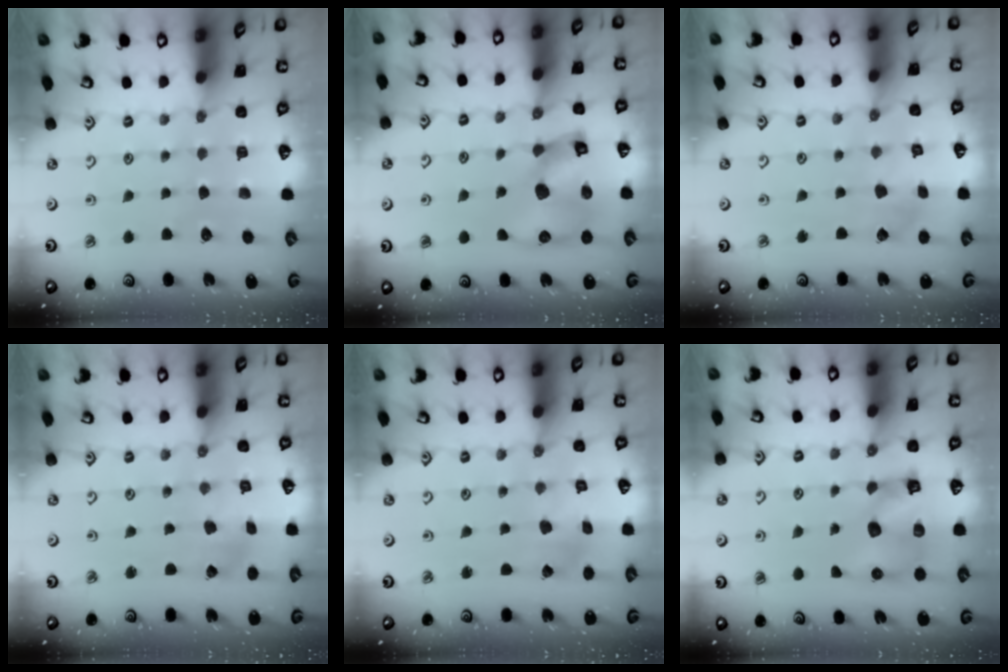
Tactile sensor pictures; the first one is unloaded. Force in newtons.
{"total": 12.8, "press": 12.7, "slide": 1.8}
{"total": 3.6, "press": 3.6, "slide": 0.3}
{"total": 0.5, "press": 0.5, "slide": 0.2}
{"total": 1.3, "press": 1.3, "slide": 0.2}
{"total": 8.9, "press": 8.8, "slide": 1.4}